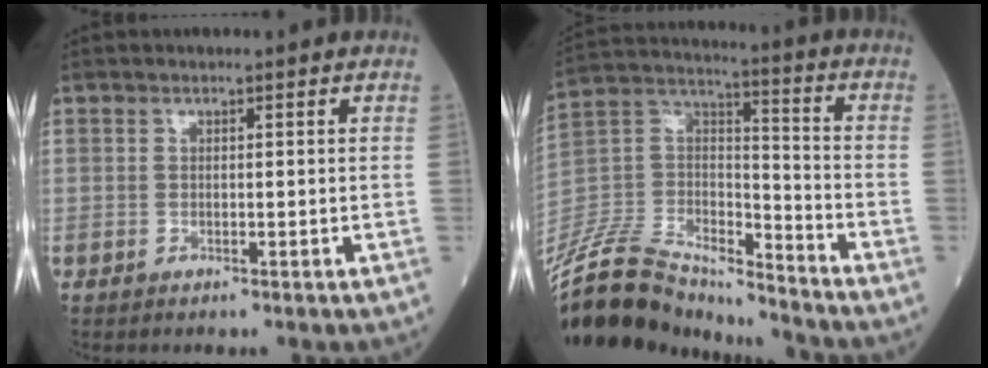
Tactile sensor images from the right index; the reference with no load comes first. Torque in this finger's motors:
{"motor_torque": [0.49, -1.19, 0.45, 0.17]}